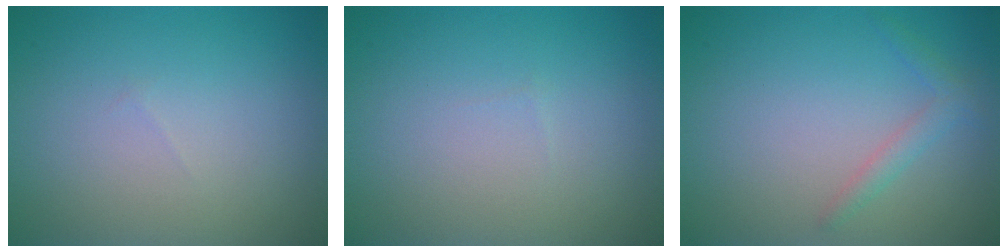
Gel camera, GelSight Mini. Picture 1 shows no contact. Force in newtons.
{"total": 0.0}
{"total": 1.5, "press": 1.5, "slide": 0.1}